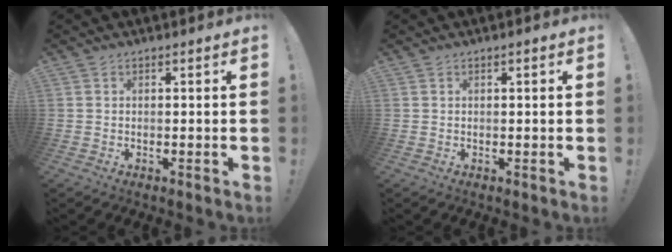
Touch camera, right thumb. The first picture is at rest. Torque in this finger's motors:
{"motor_torque": [0.25, 0.21, 0.11, 0.05, -0.04]}